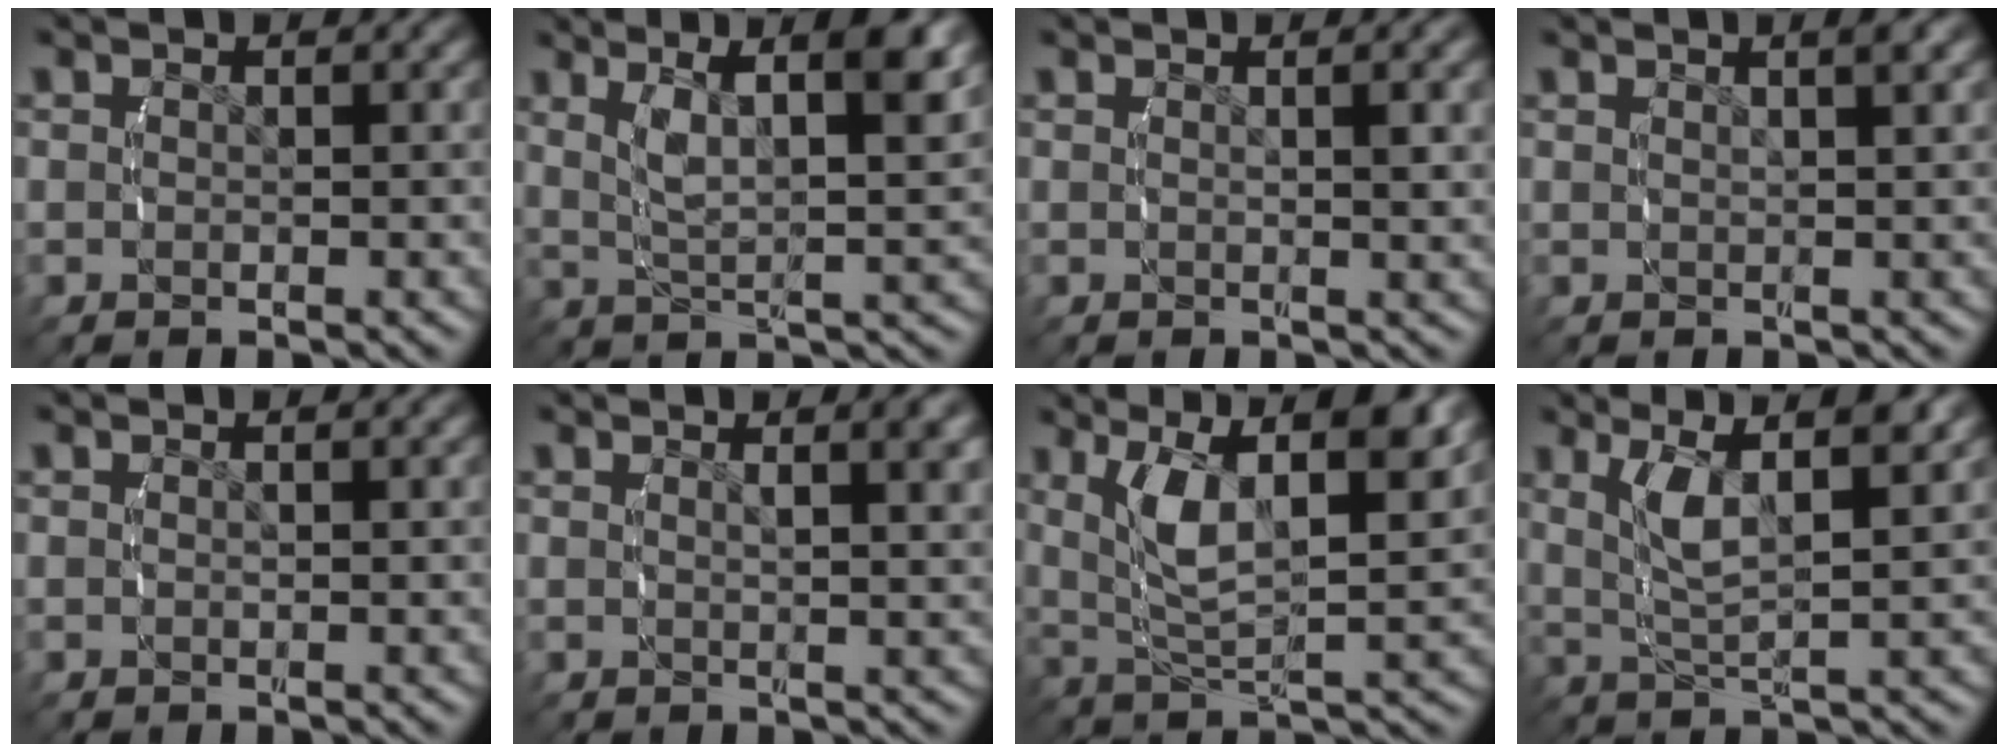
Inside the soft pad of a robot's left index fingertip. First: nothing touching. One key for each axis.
{"total": 7.5, "fx": 2.4, "fy": 2.6, "fz": 6.7, "tx": -0.094, "ty": 0.012, "tz": 0.037}
{"total": 1.5, "fx": 0.5, "fy": -0.4, "fz": 1.4, "tx": -0.018, "ty": 0.001, "tz": 0.012}
{"total": 1.8, "fx": 1.0, "fy": -0.4, "fz": 1.5, "tx": -0.016, "ty": 0.008, "tz": 0.022}
{"total": 0.0}
{"total": 2.5, "fx": 1.3, "fy": -0.2, "fz": 2.1, "tx": -0.020, "ty": 0.000, "tz": 0.027}
{"total": 8.9, "fx": 2.2, "fy": 4.4, "fz": 7.5, "tx": -0.141, "ty": -0.006, "tz": 0.045}
{"total": 5.6, "fx": 1.9, "fy": 2.0, "fz": 4.9, "tx": -0.095, "ty": -0.001, "tz": 0.041}